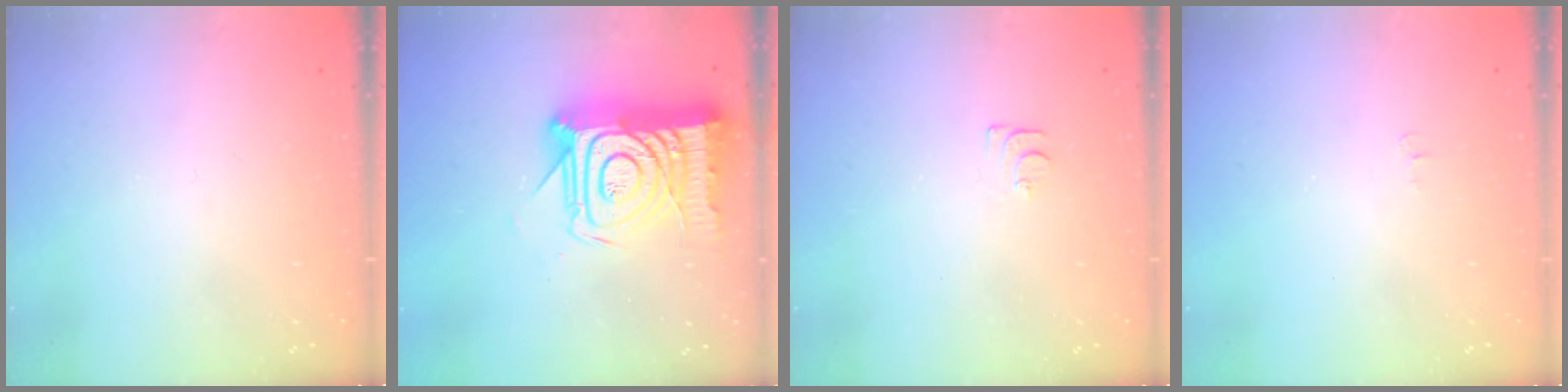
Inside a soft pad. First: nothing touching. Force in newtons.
{"total": 22.4, "press": 22.4, "slide": 1.7}
{"total": 5.2, "press": 5.1, "slide": 0.6}
{"total": 3.6, "press": 3.6, "slide": 0.4}